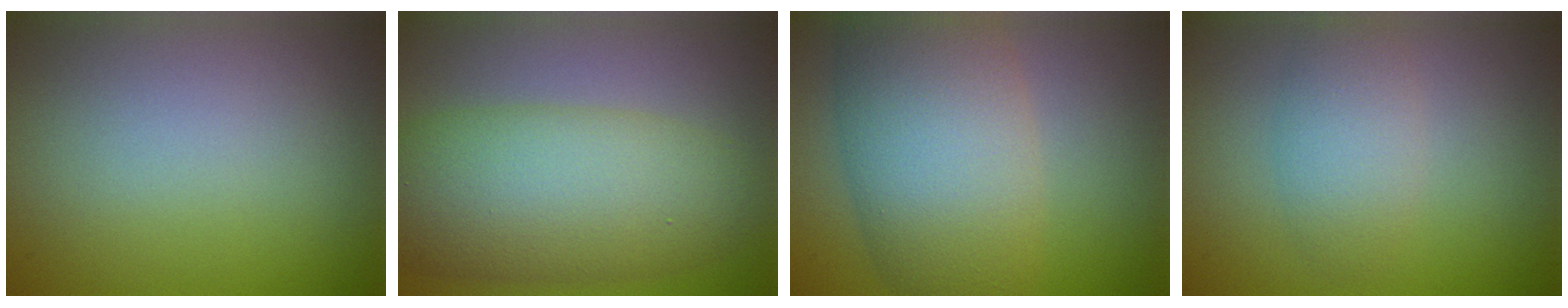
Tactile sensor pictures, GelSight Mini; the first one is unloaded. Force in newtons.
{"total": 8.6, "press": 8.6, "slide": 0.3}
{"total": 9.4, "press": 9.4, "slide": 0.3}
{"total": 3.0, "press": 3.0, "slide": 0.0}